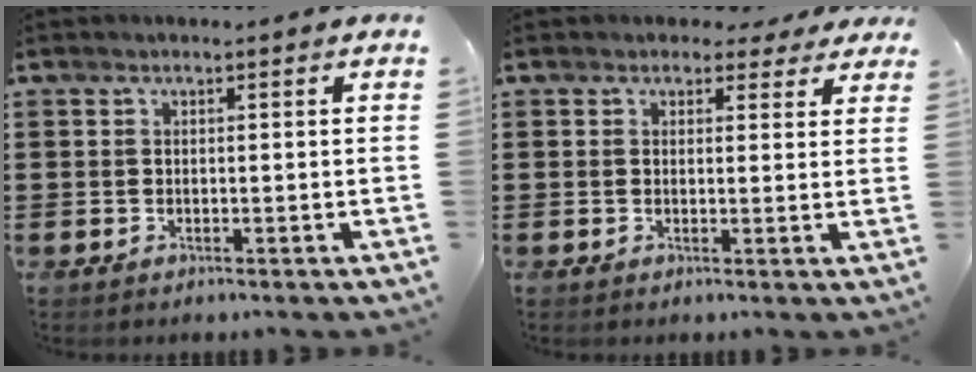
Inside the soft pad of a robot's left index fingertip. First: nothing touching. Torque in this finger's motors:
{"motor_torque": [2.14, 0.00, 0.31, 0.00]}